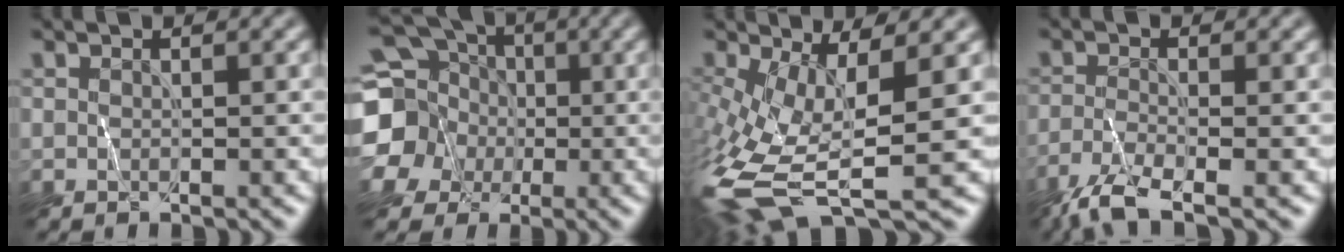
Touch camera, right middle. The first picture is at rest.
{"total": 14.4, "force": [0.2, 13.3, 5.5], "torque": [-0.174, 0.008, -0.032]}
{"total": 10.2, "force": [-3.3, 3.9, 8.9], "torque": [-0.196, -0.018, -0.059]}
{"total": 4.4, "force": [-3.1, 0.9, 3.0], "torque": [-0.061, -0.010, -0.073]}